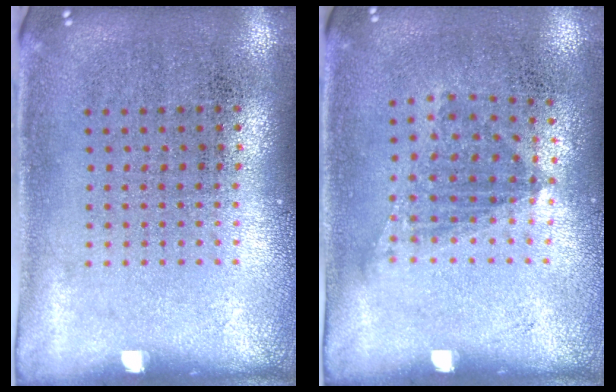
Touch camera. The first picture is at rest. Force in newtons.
{"total": 1.1, "press": 0.8, "slide": 0.7}